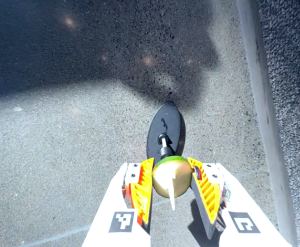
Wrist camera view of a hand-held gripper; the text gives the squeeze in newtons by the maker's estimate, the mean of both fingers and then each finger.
{"total": 9.6, "left": 9.4, "right": 9.7}